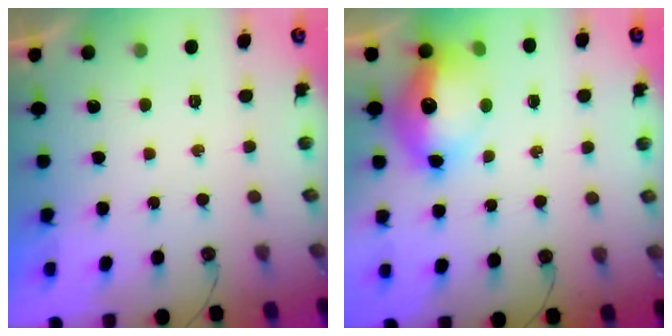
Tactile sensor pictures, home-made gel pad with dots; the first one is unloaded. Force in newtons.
{"total": 13.7, "press": 13.6, "slide": 1.5}